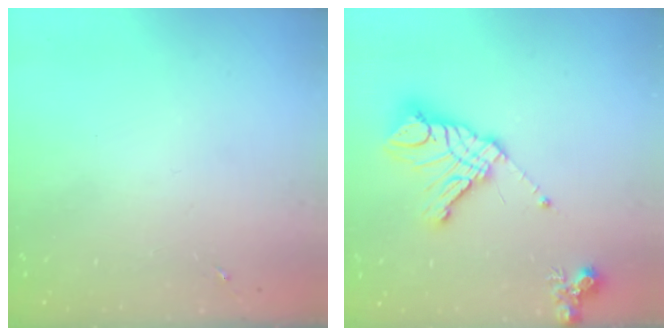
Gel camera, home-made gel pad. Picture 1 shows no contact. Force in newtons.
{"total": 17.2, "press": 17.0, "slide": 2.4}